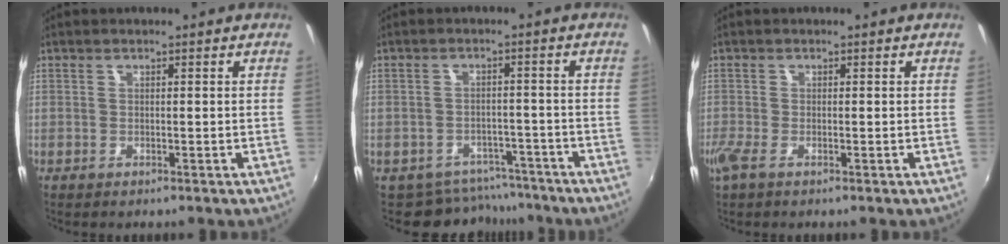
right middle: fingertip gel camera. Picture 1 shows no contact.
{"total": 8.0, "force": [-6.7, 4.2, 0.7], "torque": [-0.017, 0.012, -0.084]}
{"total": 2.2, "force": [-1.3, 0.6, 1.7], "torque": [-0.037, -0.010, -0.024]}